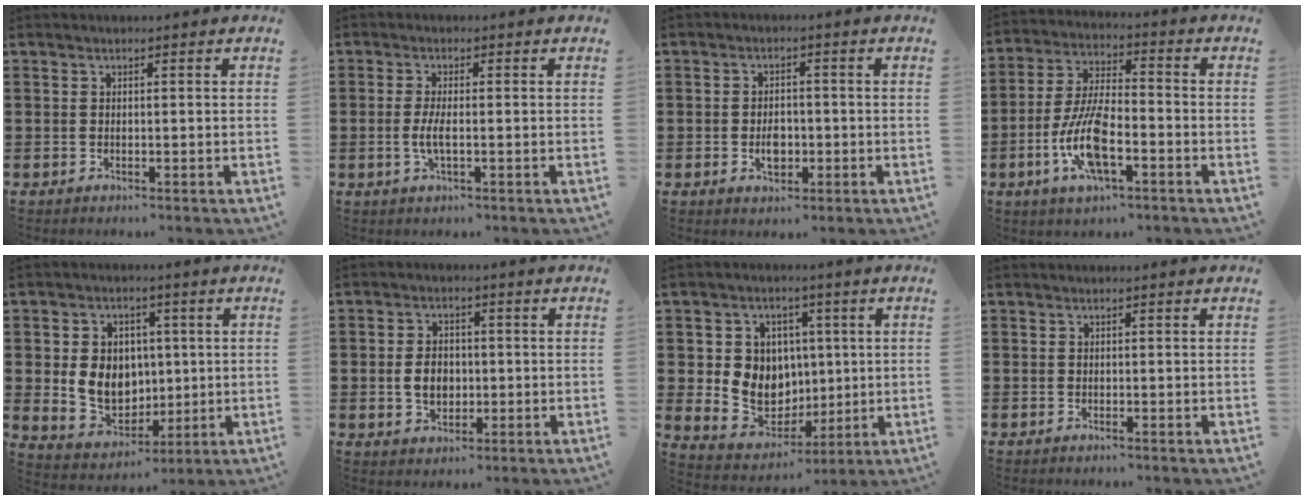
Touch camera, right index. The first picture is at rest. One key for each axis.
{"total": 3.2, "fx": -0.6, "fy": 0.6, "fz": 3.1, "tx": -0.069, "ty": -0.007, "tz": -0.017}
{"total": 3.4, "fx": -0.9, "fy": 2.1, "fz": 2.5, "tx": -0.040, "ty": 0.000, "tz": -0.017}
{"total": 10.8, "fx": -3.8, "fy": 3.8, "fz": 9.4, "tx": -0.205, "ty": -0.005, "tz": -0.072}
{"total": 8.1, "fx": 0.7, "fy": 7.1, "fz": 3.9, "tx": -0.080, "ty": 0.007, "tz": 0.015}
{"total": 4.4, "fx": -0.4, "fy": 3.1, "fz": 3.1, "tx": -0.063, "ty": 0.002, "tz": -0.013}
{"total": 8.1, "fx": 1.0, "fy": 7.7, "fz": 2.5, "tx": -0.066, "ty": 0.002, "tz": 0.026}
{"total": 0.0}